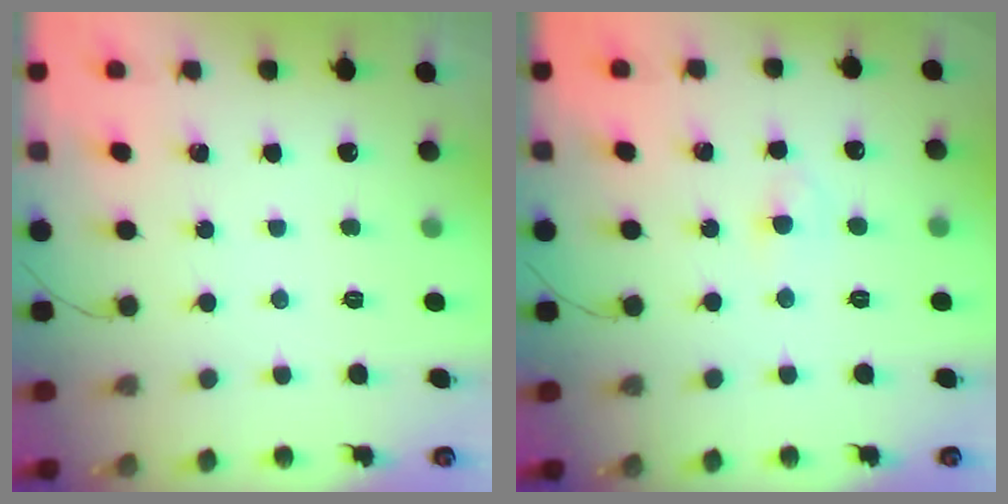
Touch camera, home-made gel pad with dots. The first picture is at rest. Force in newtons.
{"total": 2.5, "press": 2.3, "slide": 0.9}